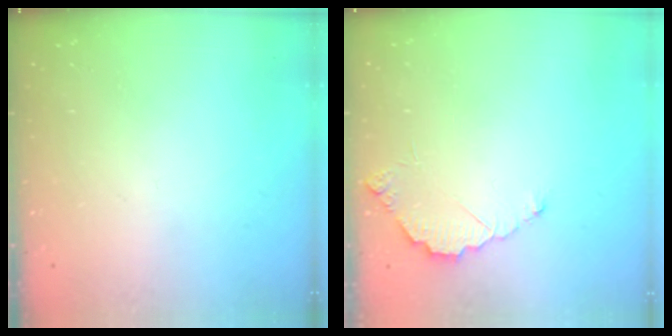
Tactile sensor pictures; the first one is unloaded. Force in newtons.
{"total": 4.1, "press": 4.1, "slide": 0.3}